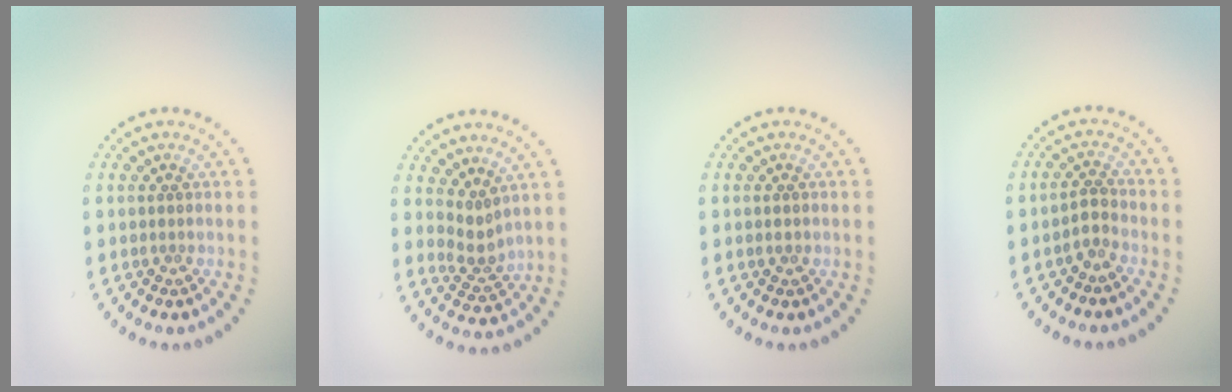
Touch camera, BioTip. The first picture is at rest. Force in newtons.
{"total": 2.0, "press": 1.4, "slide": 1.5}
{"total": 0.7, "press": 0.7, "slide": 0.1}
{"total": 1.6, "press": 1.2, "slide": 1.1}